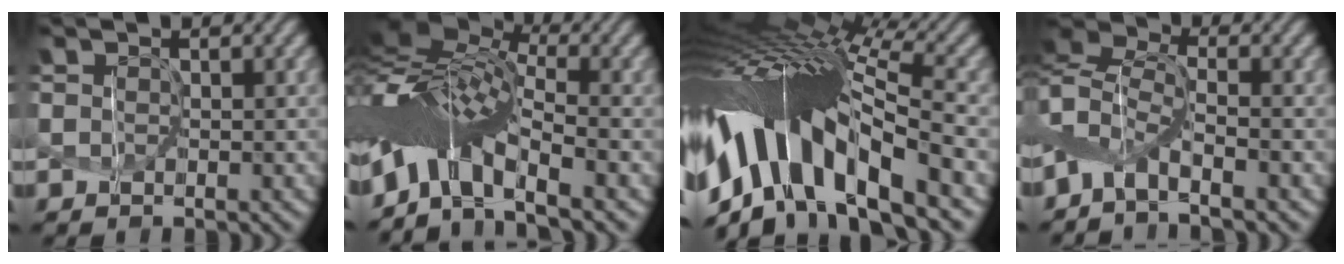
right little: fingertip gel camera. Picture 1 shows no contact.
{"total": 8.0, "force": [-2.9, 2.3, 7.1], "torque": [-0.142, 0.011, -0.056]}
{"total": 13.7, "force": [-4.6, 4.8, 12.0], "torque": [-0.251, 0.024, -0.070]}
{"total": 4.3, "force": [-3.0, 1.0, 2.8], "torque": [-0.082, -0.004, -0.062]}